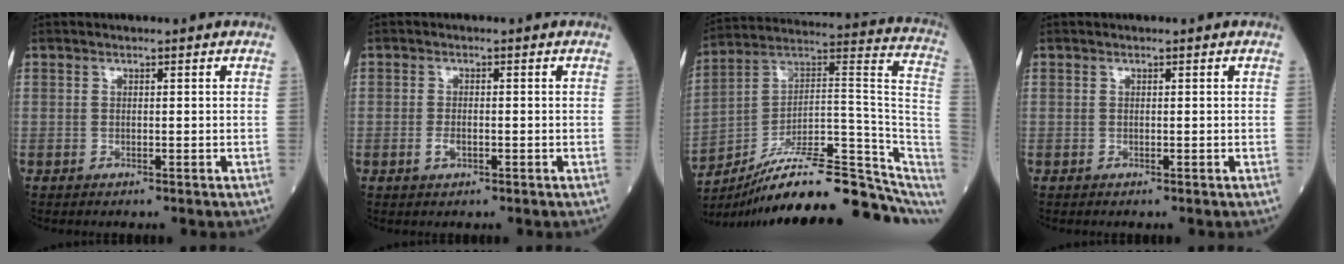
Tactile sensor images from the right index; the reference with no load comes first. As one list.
[{"total": 1.7, "force": [-0.6, 0.8, 1.3], "torque": [-0.024, 0.001, -0.009]}, {"total": 23.8, "force": [-17.8, 4.4, 15.1], "torque": [-0.158, 0.057, -0.270]}, {"total": 0.0}]